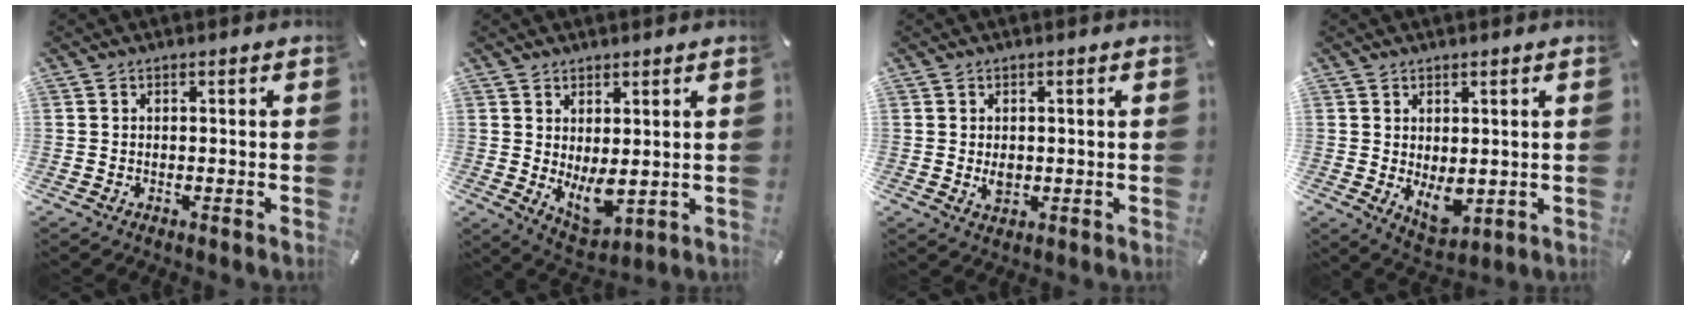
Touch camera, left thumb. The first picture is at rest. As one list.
[{"total": 6.7, "force": [1.0, 3.9, 5.3], "torque": [-0.079, -0.022, 0.021]}, {"total": 2.6, "force": [0.0, 1.9, 1.8], "torque": [-0.035, -0.002, -0.003]}, {"total": 5.9, "force": [0.3, 3.9, 4.4], "torque": [-0.063, -0.005, 0.008]}]